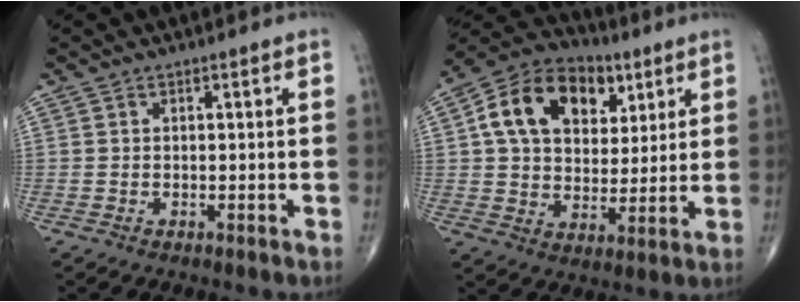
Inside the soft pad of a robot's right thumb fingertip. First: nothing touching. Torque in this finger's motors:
{"motor_torque": [0.24, 1.40, 0.46, 0.35, 0.36]}